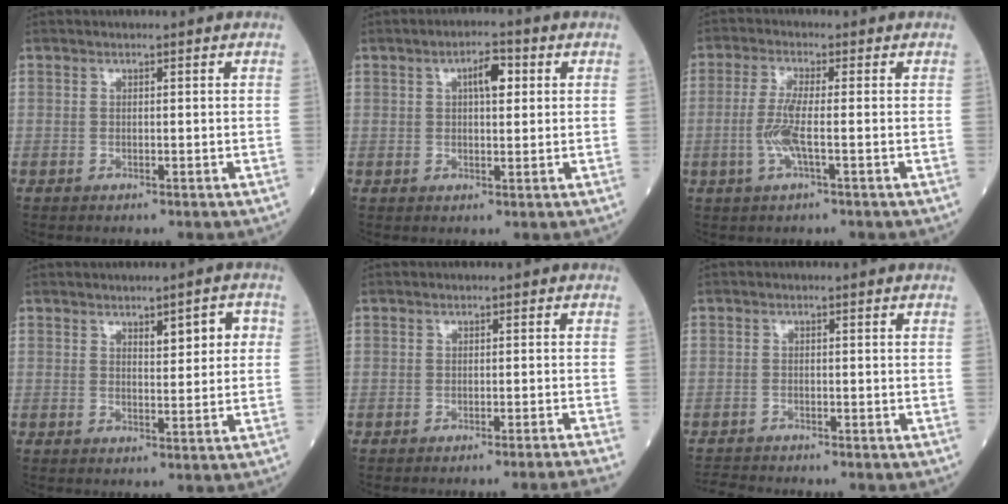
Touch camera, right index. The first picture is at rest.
{"total": 4.2, "force": [1.3, 1.4, 3.7], "torque": [-0.060, 0.010, 0.019]}
{"total": 4.8, "force": [-1.1, 0.1, 4.7], "torque": [-0.109, -0.006, -0.026]}
{"total": 4.3, "force": [1.5, 1.4, 3.8], "torque": [-0.051, 0.009, 0.023]}
{"total": 5.9, "force": [-5.2, -2.4, 1.5], "torque": [0.000, -0.012, -0.062]}
{"total": 3.0, "force": [-3.0, 0.1, -0.3], "torque": [0.005, -0.016, -0.056]}